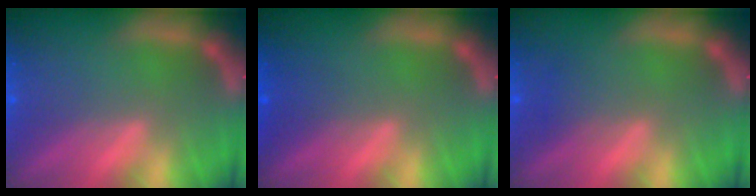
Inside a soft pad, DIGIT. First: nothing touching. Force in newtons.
{"total": 1.5}
{"total": 1.5}